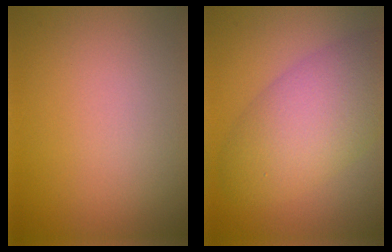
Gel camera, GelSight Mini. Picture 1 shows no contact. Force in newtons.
{"total": 7.3, "press": 7.3, "slide": 0.3}